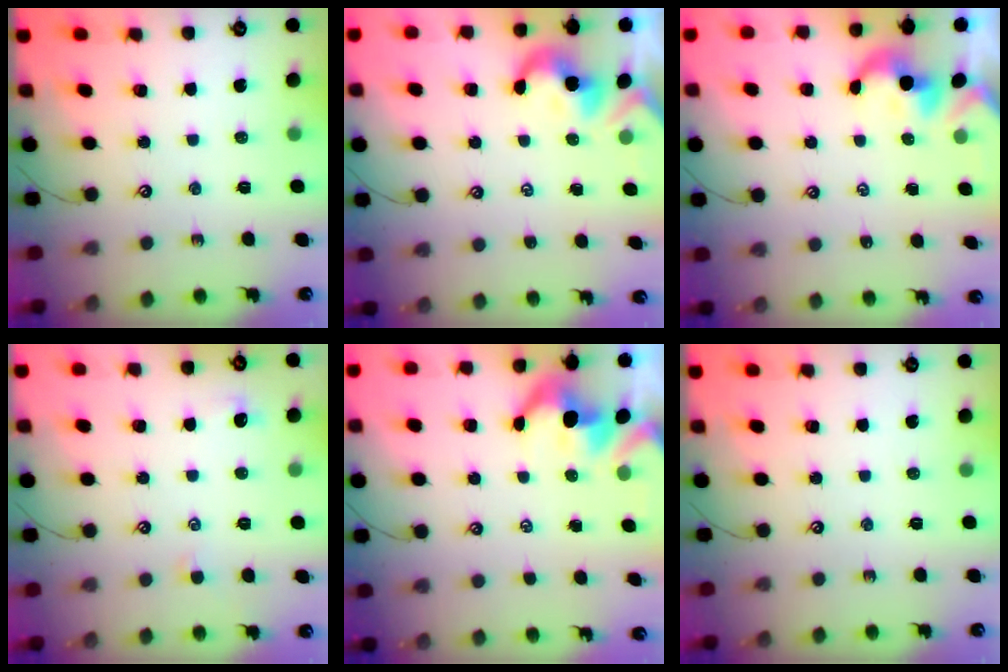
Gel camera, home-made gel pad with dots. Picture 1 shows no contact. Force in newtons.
{"total": 2.1, "press": 2.0, "slide": 0.5}
{"total": 1.4, "press": 1.3, "slide": 0.3}
{"total": 0.5, "press": 0.1, "slide": 0.5}
{"total": 3.5, "press": 3.5, "slide": 0.6}
{"total": 0.0}